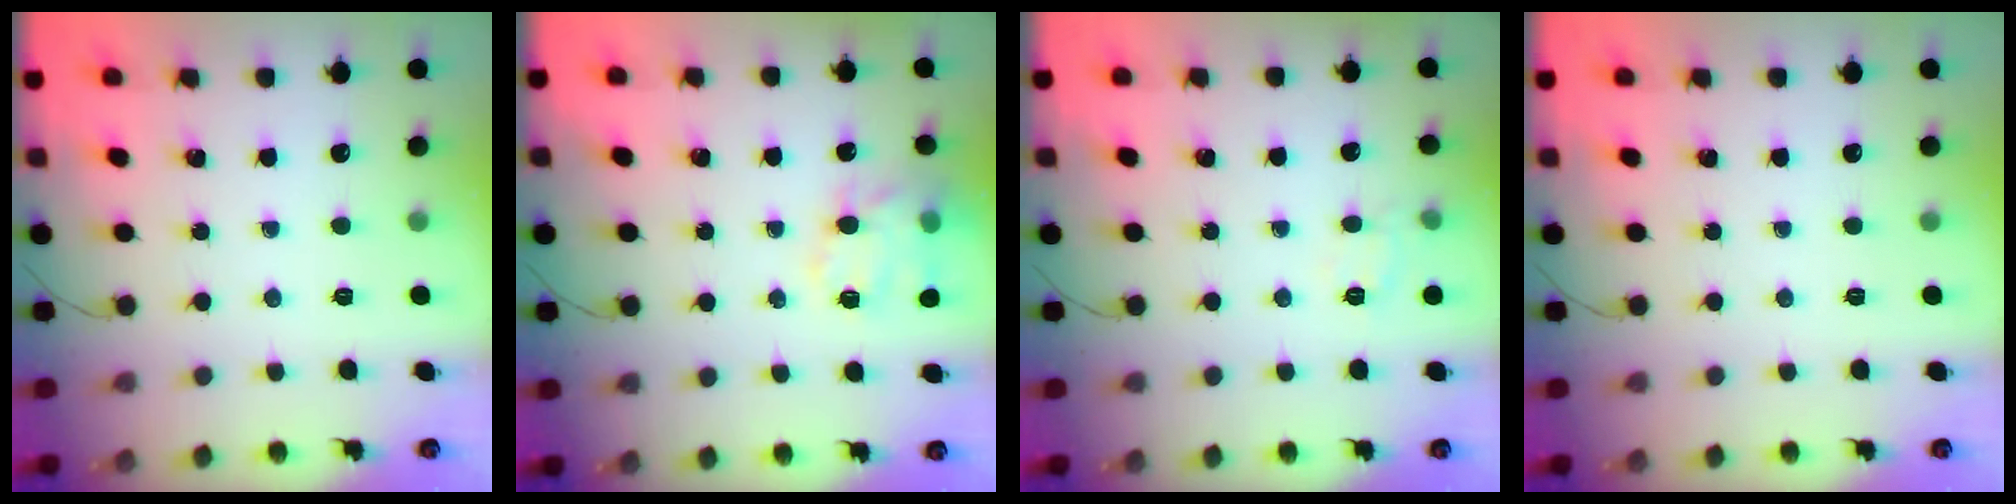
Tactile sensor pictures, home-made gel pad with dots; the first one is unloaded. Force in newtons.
{"total": 16.2, "press": 16.1, "slide": 2.5}
{"total": 6.1, "press": 6.0, "slide": 1.1}
{"total": 0.0}